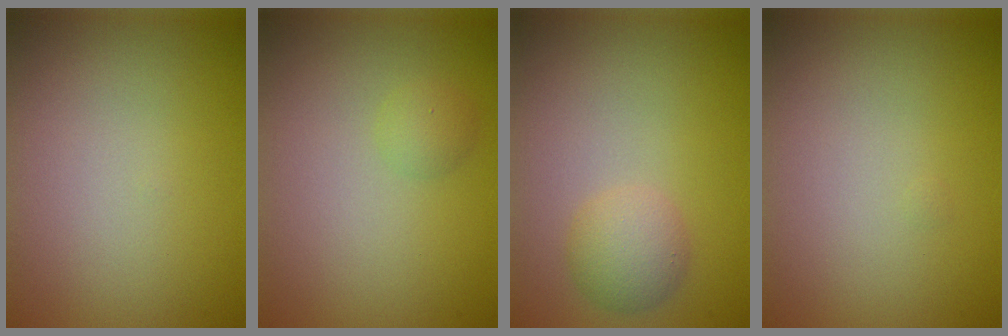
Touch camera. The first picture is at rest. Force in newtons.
{"total": 1.4, "press": 1.3, "slide": 0.2}
{"total": 2.4, "press": 2.4, "slide": 0.2}
{"total": 0.0}